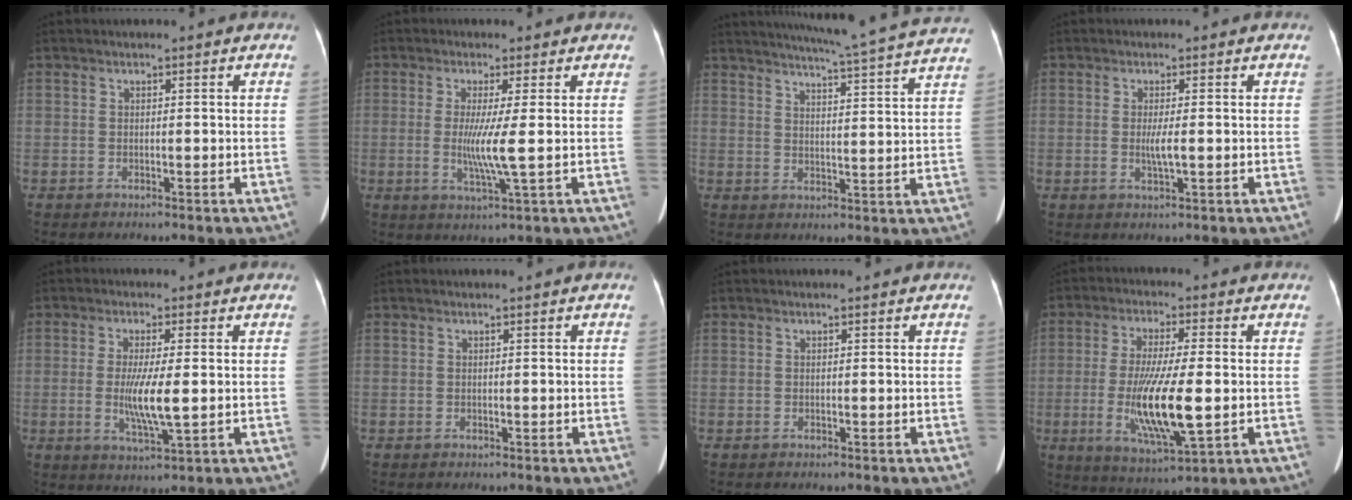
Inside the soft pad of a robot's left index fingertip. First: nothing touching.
{"total": 5.2, "force": [-0.1, -1.0, 5.1], "torque": [-0.107, -0.018, -0.002]}
{"total": 18.2, "force": [16.8, -1.5, 7.0], "torque": [-0.122, -0.039, 0.205]}
{"total": 2.2, "force": [-0.2, 0.0, 2.2], "torque": [-0.046, -0.004, -0.003]}
{"total": 6.4, "force": [-0.4, 0.6, 6.4], "torque": [-0.129, -0.016, -0.009]}
{"total": 0.0}
{"total": 0.0}
{"total": 12.5, "force": [-1.9, 1.7, 12.2], "torque": [-0.236, -0.023, -0.030]}